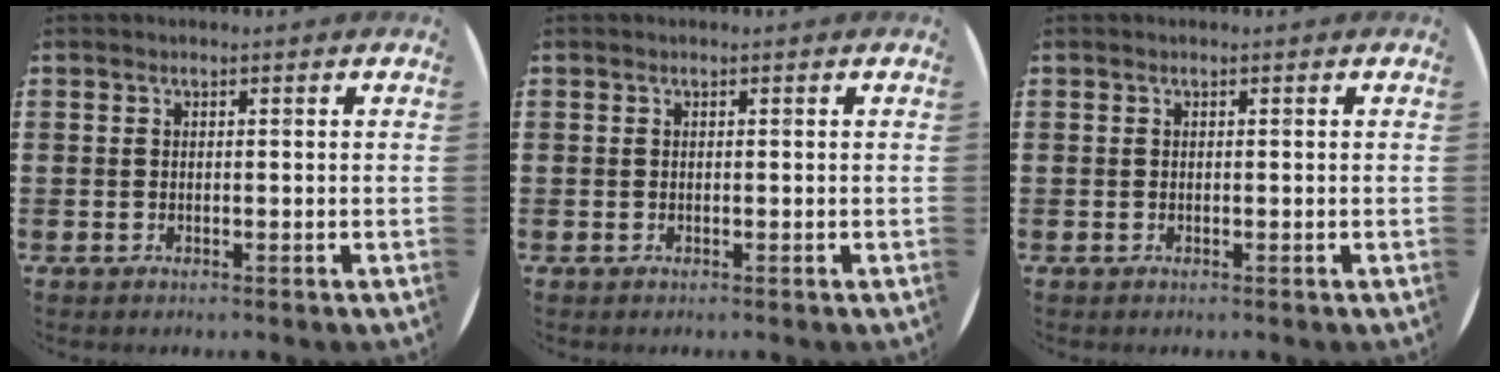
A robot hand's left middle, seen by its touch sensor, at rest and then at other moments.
{"total": 0.0}
{"total": 0.0}